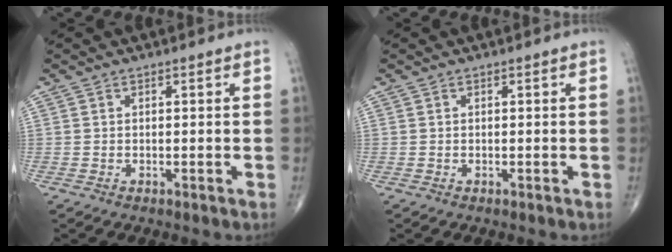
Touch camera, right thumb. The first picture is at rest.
{"total": 0.0}